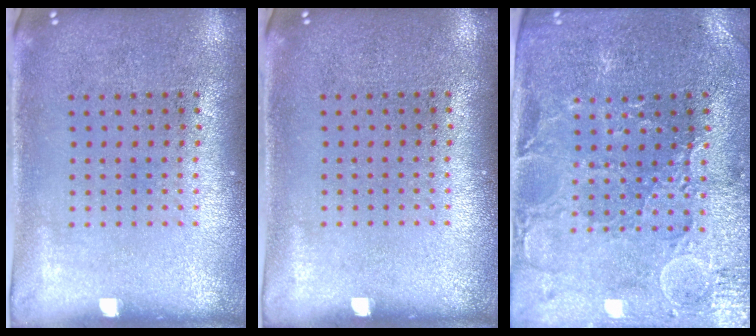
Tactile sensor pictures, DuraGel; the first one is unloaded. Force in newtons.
{"total": 0.0}
{"total": 1.3, "press": 1.3, "slide": 0.4}